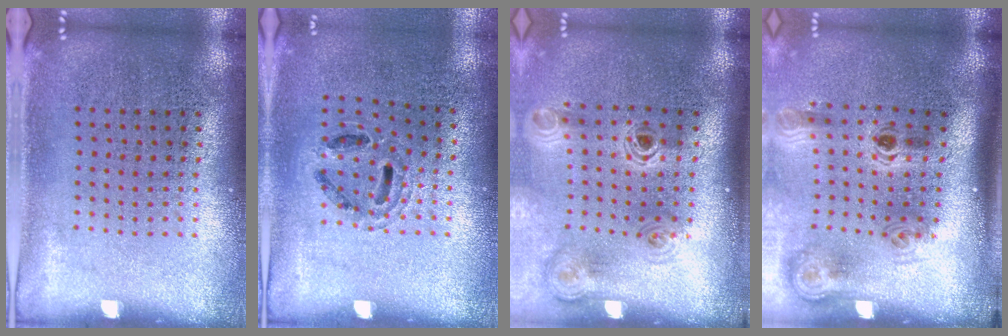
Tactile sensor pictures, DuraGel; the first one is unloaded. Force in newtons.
{"total": 0.8, "press": 0.8, "slide": 0.2}
{"total": 1.3, "press": 1.2, "slide": 0.5}
{"total": 2.2, "press": 1.4, "slide": 1.7}